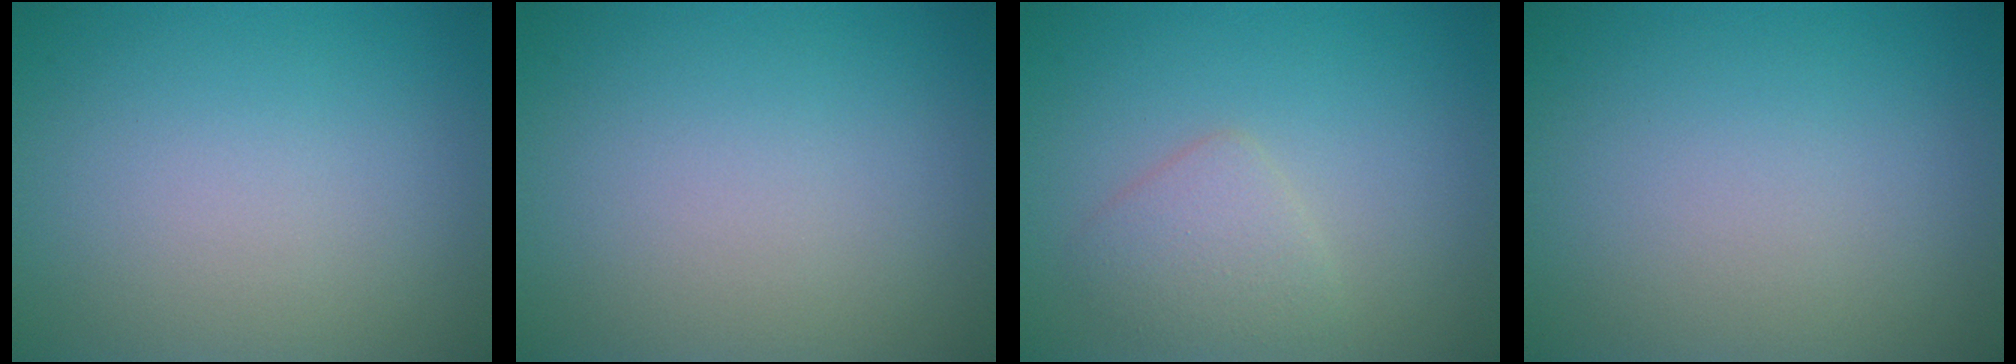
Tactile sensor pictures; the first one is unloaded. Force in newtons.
{"total": 0.0}
{"total": 2.2, "press": 2.2, "slide": 0.2}
{"total": 0.0}